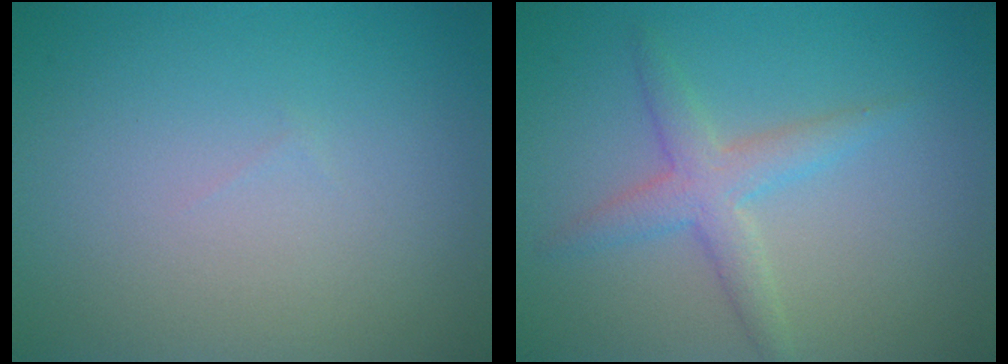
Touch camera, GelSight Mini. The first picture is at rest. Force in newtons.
{"total": 2.9, "press": 2.9, "slide": 0.0}